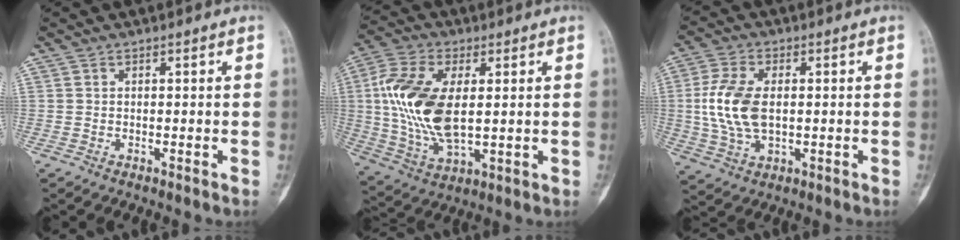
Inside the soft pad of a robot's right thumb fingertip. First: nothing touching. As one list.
[{"total": 17.3, "force": [2.1, 9.0, 14.7], "torque": [-0.306, -0.007, 0.042]}, {"total": 11.0, "force": [0.3, 6.4, 9.0], "torque": [-0.191, 0.003, 0.010]}]